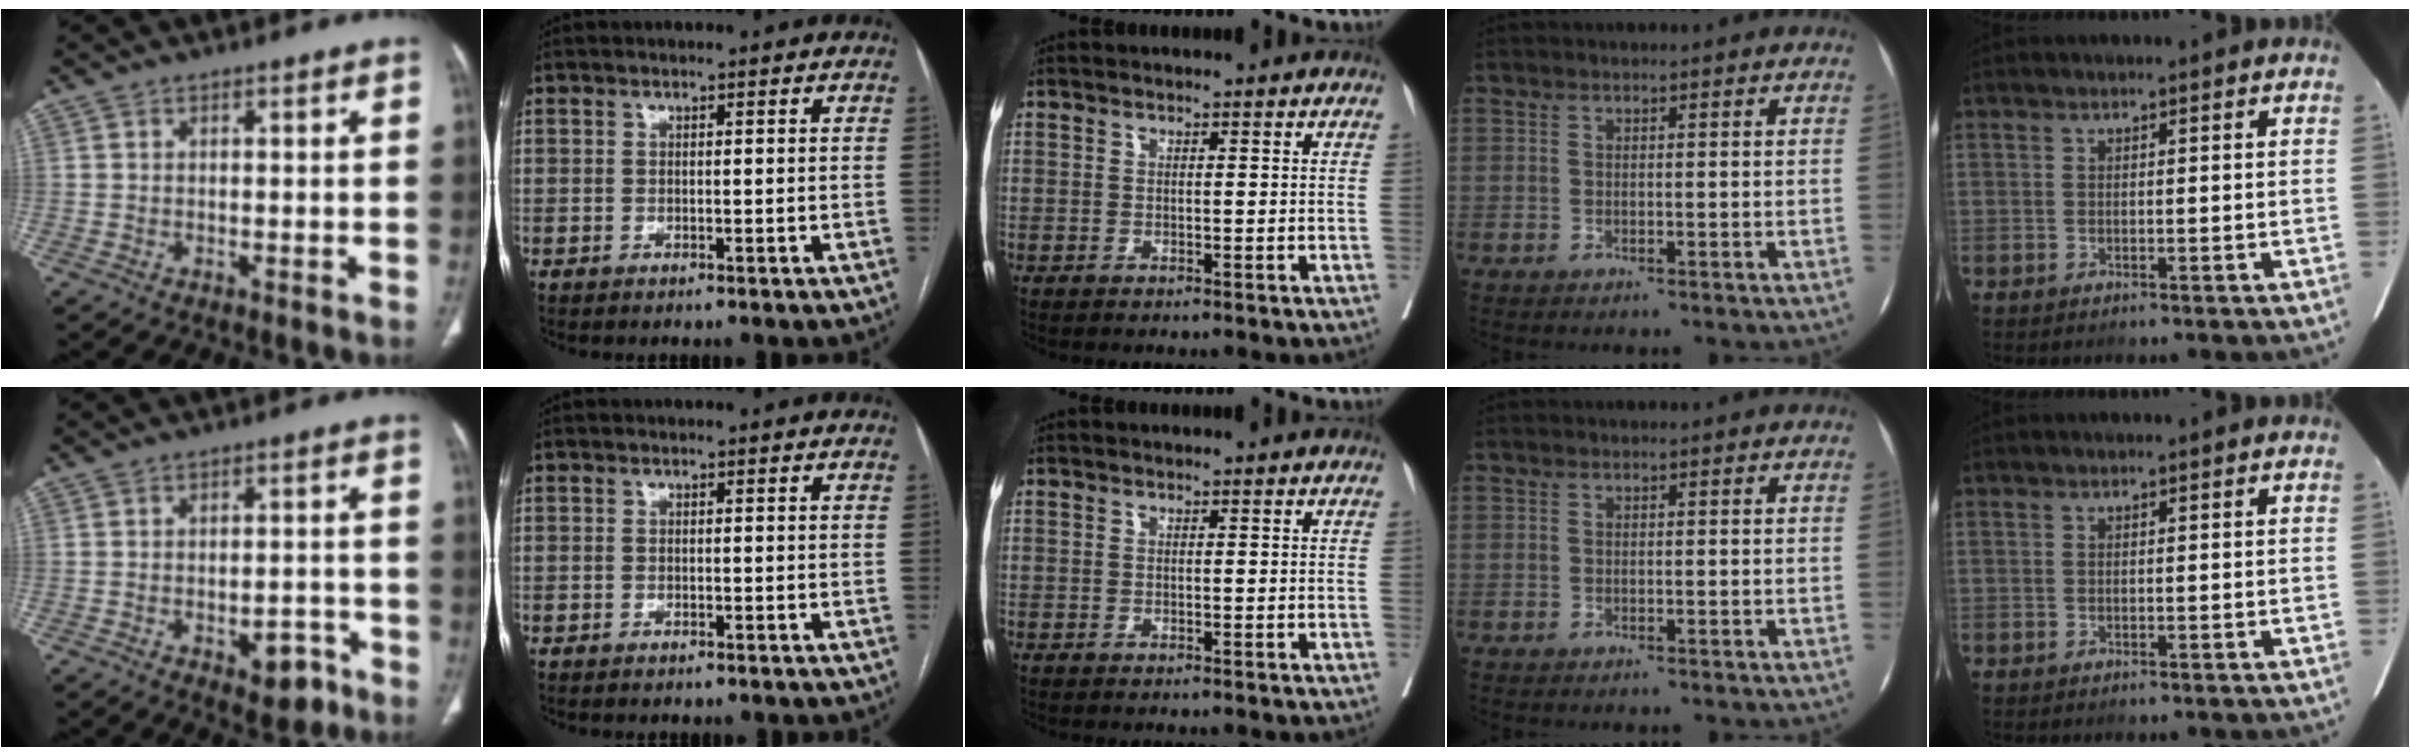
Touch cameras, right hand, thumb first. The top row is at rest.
{"thumb": {"total": 6.4, "force": [-3.4, 3.4, 4.3], "torque": [-0.036, 0.024, -0.039]}, "index": {"total": 0.7, "force": [-0.6, 0.3, 0.2], "torque": [-0.007, -0.001, -0.008]}}